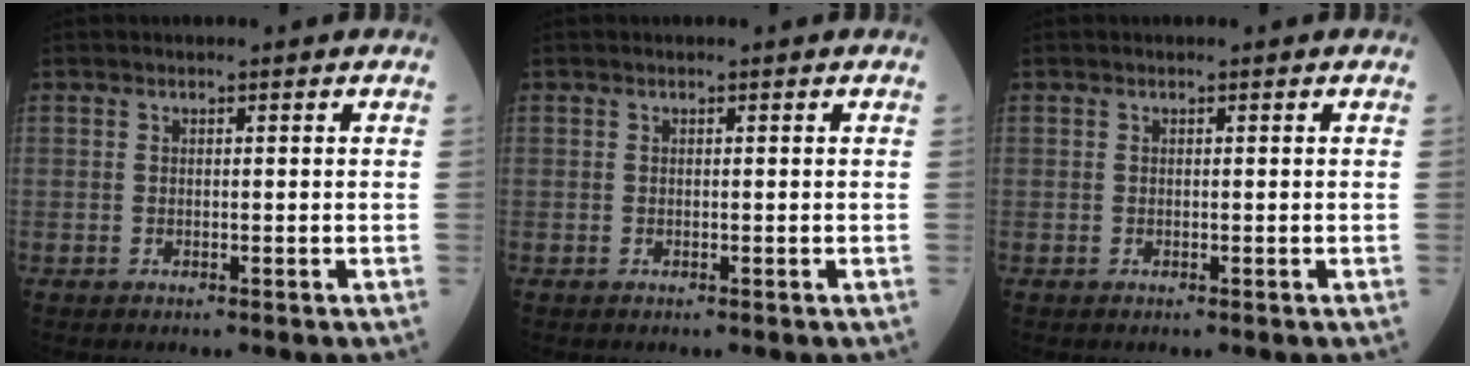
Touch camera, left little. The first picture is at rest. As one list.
[{"total": 0.0}, {"total": 0.0}]